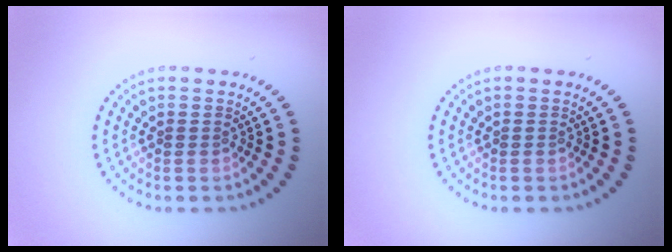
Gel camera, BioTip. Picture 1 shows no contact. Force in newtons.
{"total": 0.0}